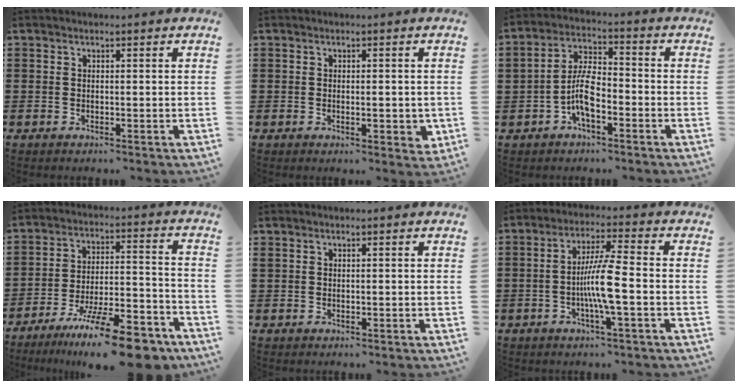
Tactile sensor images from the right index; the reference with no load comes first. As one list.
[{"total": 2.7, "force": [-0.2, 0.9, 2.6], "torque": [-0.039, -0.003, -0.003]}, {"total": 6.8, "force": [-2.4, 2.9, 5.7], "torque": [-0.117, 0.006, -0.048]}, {"total": 13.7, "force": [-10.9, 2.0, 8.1], "torque": [-0.126, 0.041, -0.197]}, {"total": 0.0}, {"total": 7.4, "force": [-1.7, 0.1, 7.1], "torque": [-0.138, -0.011, -0.038]}]